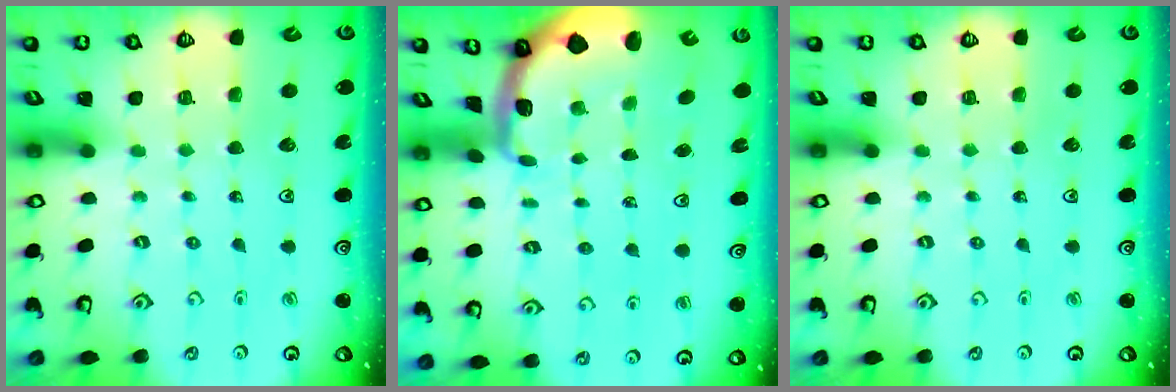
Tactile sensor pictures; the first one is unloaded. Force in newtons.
{"total": 1.9, "press": 1.9, "slide": 0.4}
{"total": 0.0}